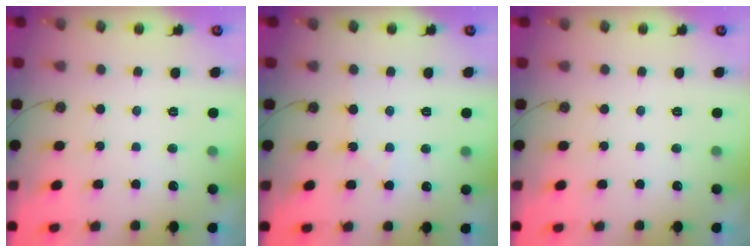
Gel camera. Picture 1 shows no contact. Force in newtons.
{"total": 4.0, "press": 3.9, "slide": 0.6}
{"total": 0.0}